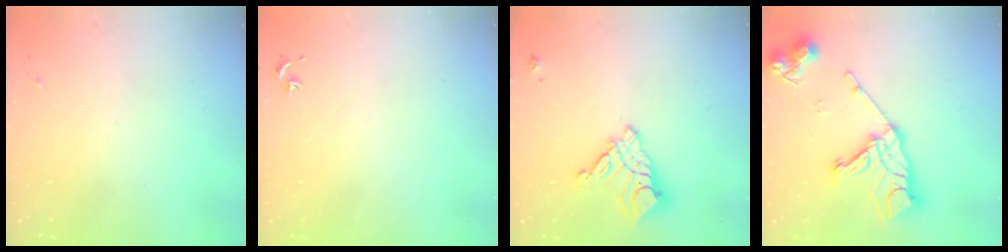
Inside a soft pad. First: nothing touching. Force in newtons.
{"total": 0.7, "press": 0.5, "slide": 0.4}
{"total": 12.6, "press": 12.5, "slide": 1.1}
{"total": 18.6, "press": 18.5, "slide": 1.4}